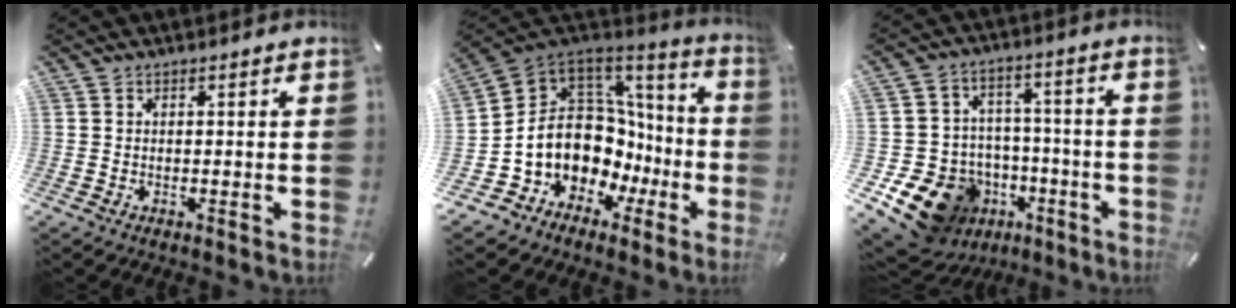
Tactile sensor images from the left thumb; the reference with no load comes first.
{"total": 15.4, "force": [0.1, 12.9, 8.4], "torque": [-0.174, -0.049, 0.020]}
{"total": 15.1, "force": [-7.9, 11.9, 5.0], "torque": [-0.083, 0.051, -0.115]}